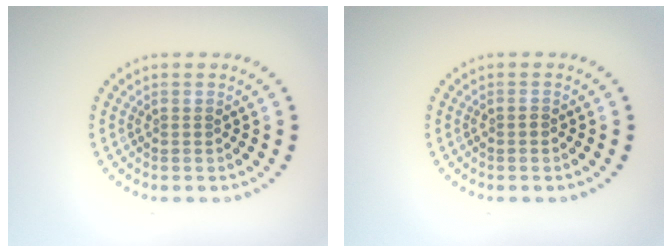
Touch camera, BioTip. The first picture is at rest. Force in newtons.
{"total": 0.8, "press": 0.8, "slide": 0.1}